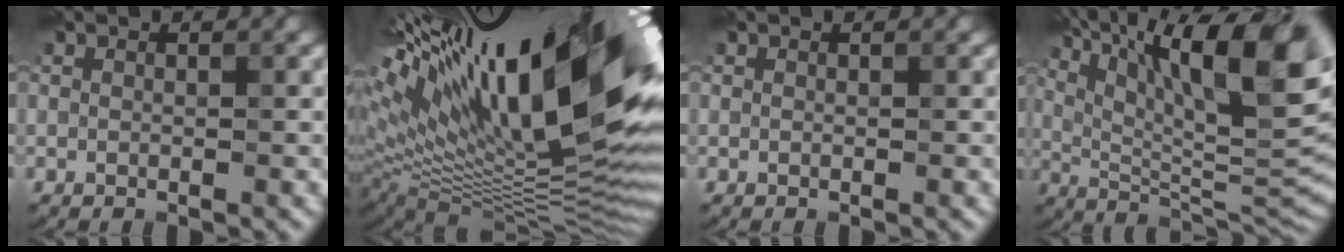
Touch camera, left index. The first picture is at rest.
{"total": 22.1, "force": [10.0, 7.5, 18.3], "torque": [-0.272, 0.057, 0.180]}
{"total": 0.0}
{"total": 16.1, "force": [7.3, 4.6, 13.5], "torque": [-0.206, 0.014, 0.127]}